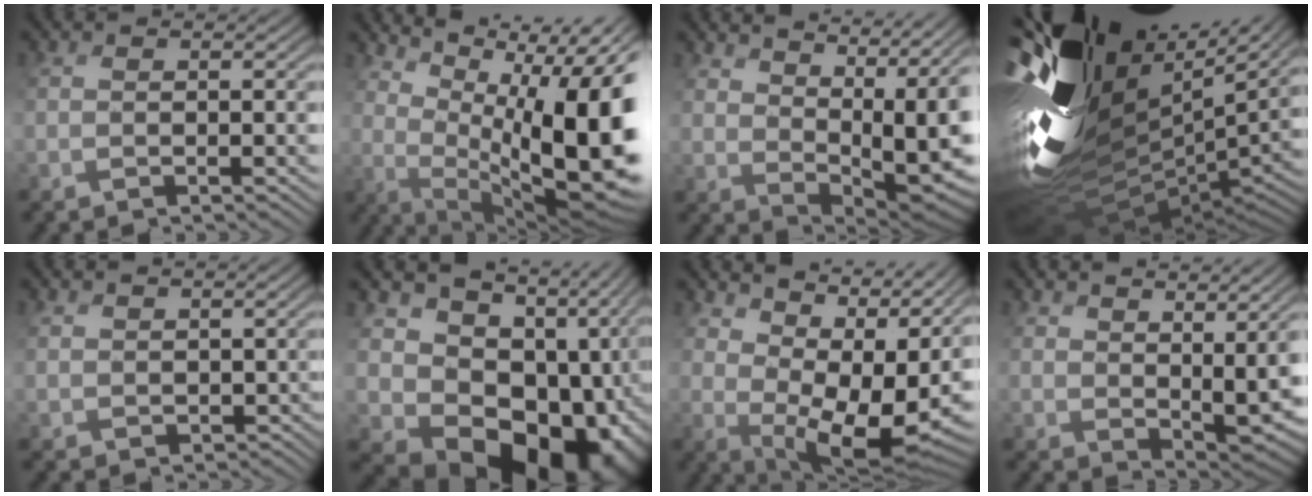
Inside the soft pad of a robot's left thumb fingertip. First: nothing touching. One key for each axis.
{"total": 14.2, "fx": 4.0, "fy": 5.6, "fz": 12.4, "tx": -0.174, "ty": 0.006, "tz": 0.087}
{"total": 8.9, "fx": 5.9, "fy": 3.3, "fz": 5.8, "tx": -0.100, "ty": 0.001, "tz": 0.101}
{"total": 15.4, "fx": 5.2, "fy": 9.5, "fz": 11.0, "tx": -0.253, "ty": -0.017, "tz": 0.140}
{"total": 2.4, "fx": 0.9, "fy": -0.4, "fz": -2.2, "tx": 0.024, "ty": -0.001, "tz": 0.028}
{"total": 16.2, "fx": 0.2, "fy": 13.0, "fz": 9.7, "tx": -0.137, "ty": -0.069, "tz": 0.081}
{"total": 11.0, "fx": 4.7, "fy": 5.6, "fz": 8.3, "tx": -0.144, "ty": 0.007, "tz": 0.106}
{"total": 5.2, "fx": 4.0, "fy": 1.6, "fz": 3.0, "tx": -0.069, "ty": -0.009, "tz": 0.086}